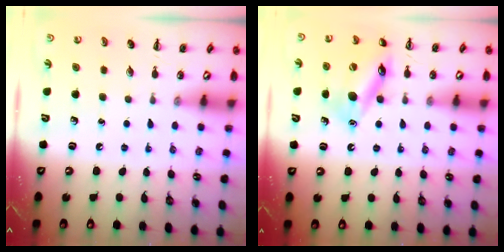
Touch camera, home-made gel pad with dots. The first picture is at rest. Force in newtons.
{"total": 14.6, "press": 14.4, "slide": 2.0}